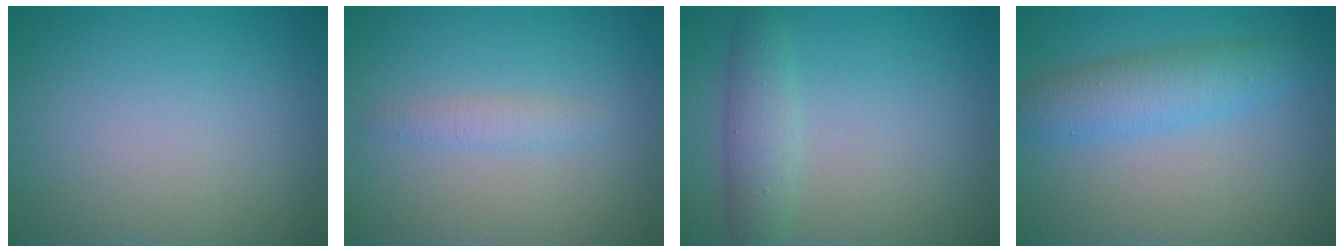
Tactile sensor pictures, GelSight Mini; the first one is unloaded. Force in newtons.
{"total": 1.3, "press": 1.3, "slide": 0.0}
{"total": 2.8, "press": 2.8, "slide": 0.0}
{"total": 4.0, "press": 4.0, "slide": 0.1}